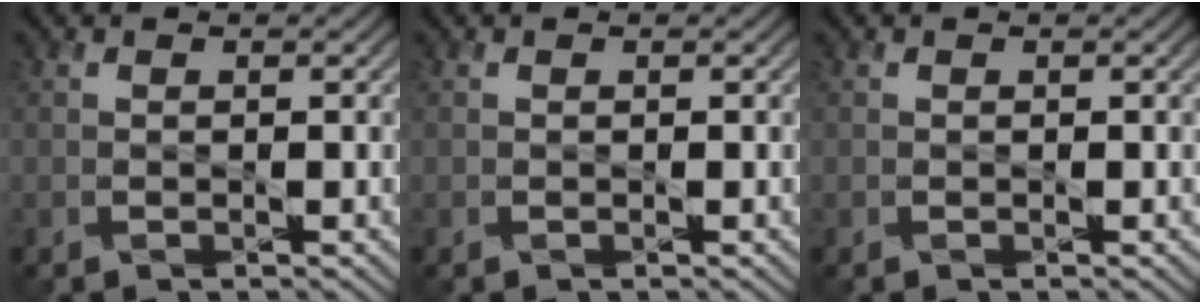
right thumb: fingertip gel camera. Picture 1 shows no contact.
{"total": 0.0}
{"total": 0.0}